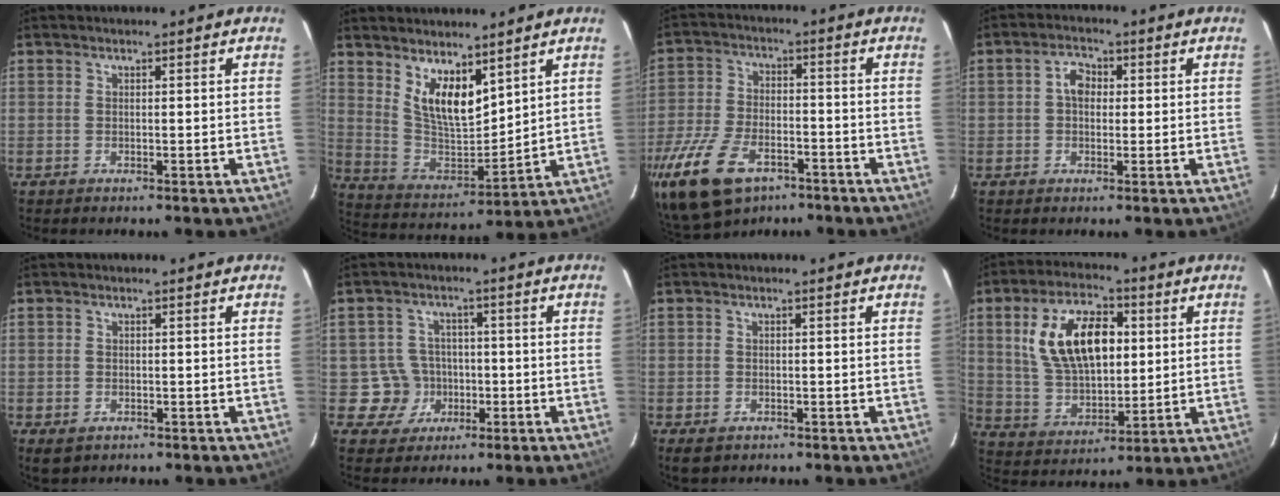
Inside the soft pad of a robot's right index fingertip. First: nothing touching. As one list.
[{"total": 11.0, "force": [6.7, 4.7, 7.5], "torque": [-0.135, -0.012, 0.139]}, {"total": 21.1, "force": [-12.7, 11.5, 12.4], "torque": [-0.292, -0.031, -0.222]}, {"total": 3.6, "force": [0.3, 2.8, 2.3], "torque": [-0.041, 0.014, 0.003]}, {"total": 2.6, "force": [-1.2, 2.0, 1.1], "torque": [-0.021, -0.003, -0.013]}, {"total": 6.2, "force": [-1.7, 5.9, 0.0], "torque": [-0.012, 0.026, -0.021]}, {"total": 2.8, "force": [-1.6, 2.0, 1.2], "torque": [-0.025, -0.003, -0.021]}, {"total": 16.3, "force": [4.0, 8.9, 13.0], "torque": [-0.246, 0.017, 0.084]}]